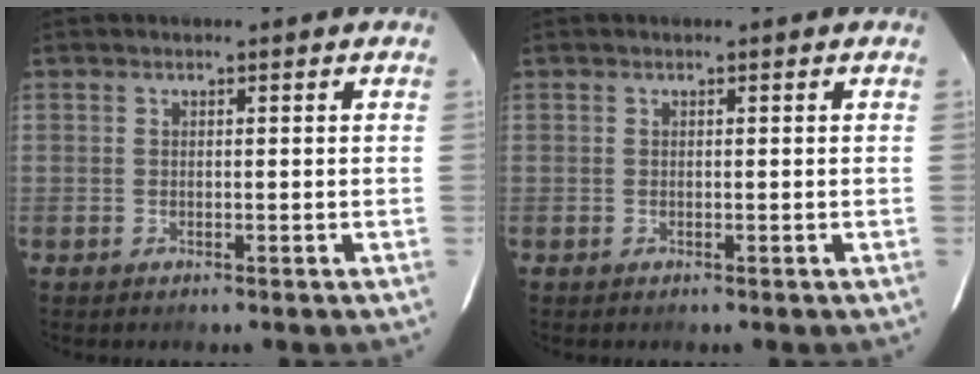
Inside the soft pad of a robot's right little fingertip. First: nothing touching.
{"total": 0.0}